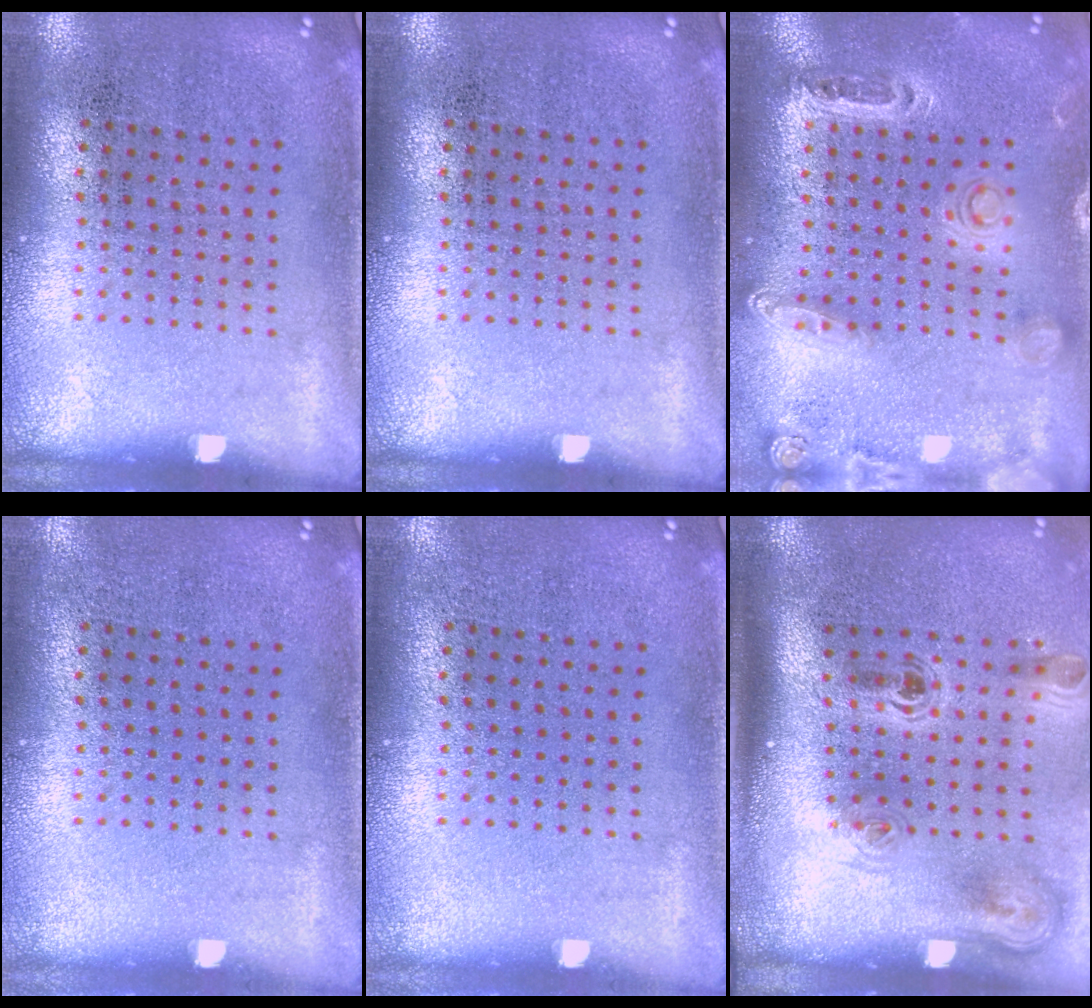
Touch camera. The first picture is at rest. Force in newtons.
{"total": 0.0}
{"total": 1.4, "press": 1.3, "slide": 0.4}
{"total": 0.0}
{"total": 0.0}
{"total": 2.3, "press": 1.5, "slide": 1.7}